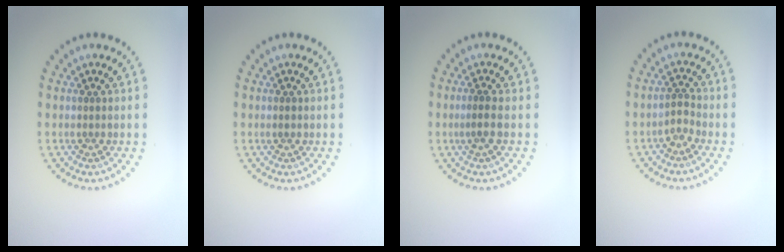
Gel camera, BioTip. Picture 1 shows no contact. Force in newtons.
{"total": 0.6, "press": 0.6, "slide": 0.1}
{"total": 1.3, "press": 1.0, "slide": 0.8}
{"total": 1.3, "press": 0.9, "slide": 0.9}